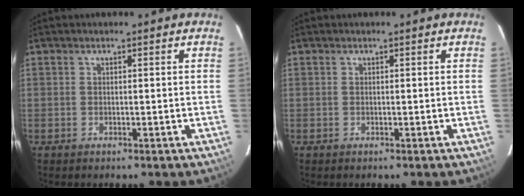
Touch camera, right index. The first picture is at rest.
{"total": 0.0}